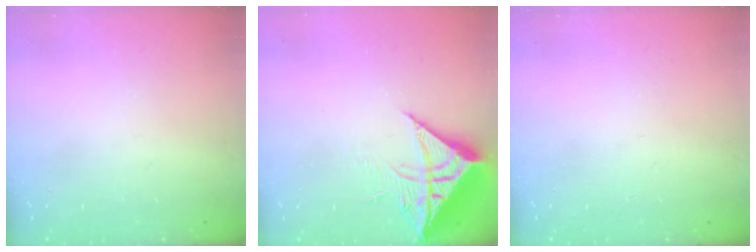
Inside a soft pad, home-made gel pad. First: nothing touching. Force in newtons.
{"total": 10.5, "press": 10.5, "slide": 1.0}
{"total": 0.0}